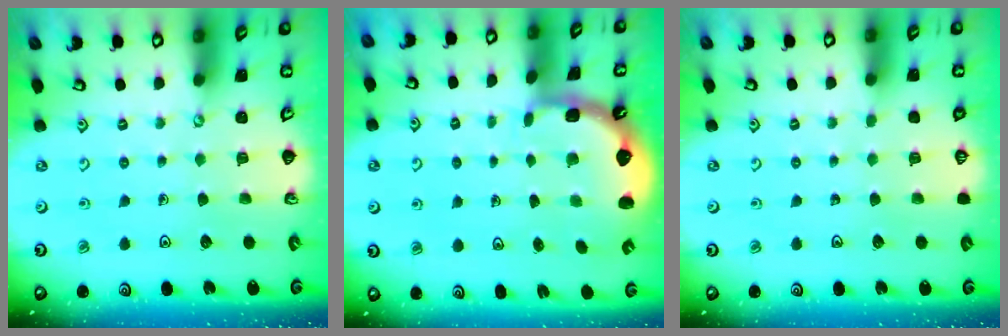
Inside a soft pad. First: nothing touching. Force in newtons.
{"total": 2.3, "press": 1.7, "slide": 1.6}
{"total": 0.0}